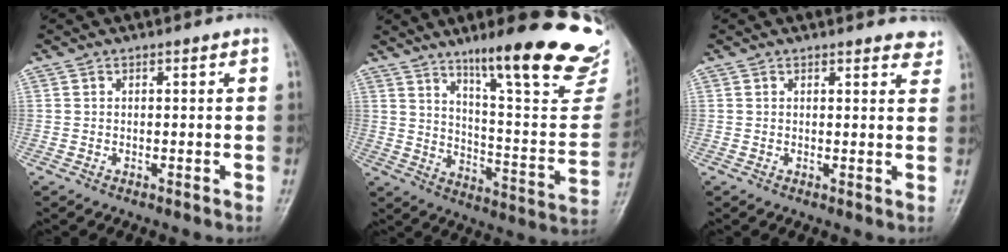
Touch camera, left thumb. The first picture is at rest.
{"total": 26.2, "force": [18.2, 4.8, 18.3], "torque": [-0.219, -0.091, 0.259]}
{"total": 3.7, "force": [3.3, 1.2, 1.1], "torque": [0.009, -0.016, 0.024]}